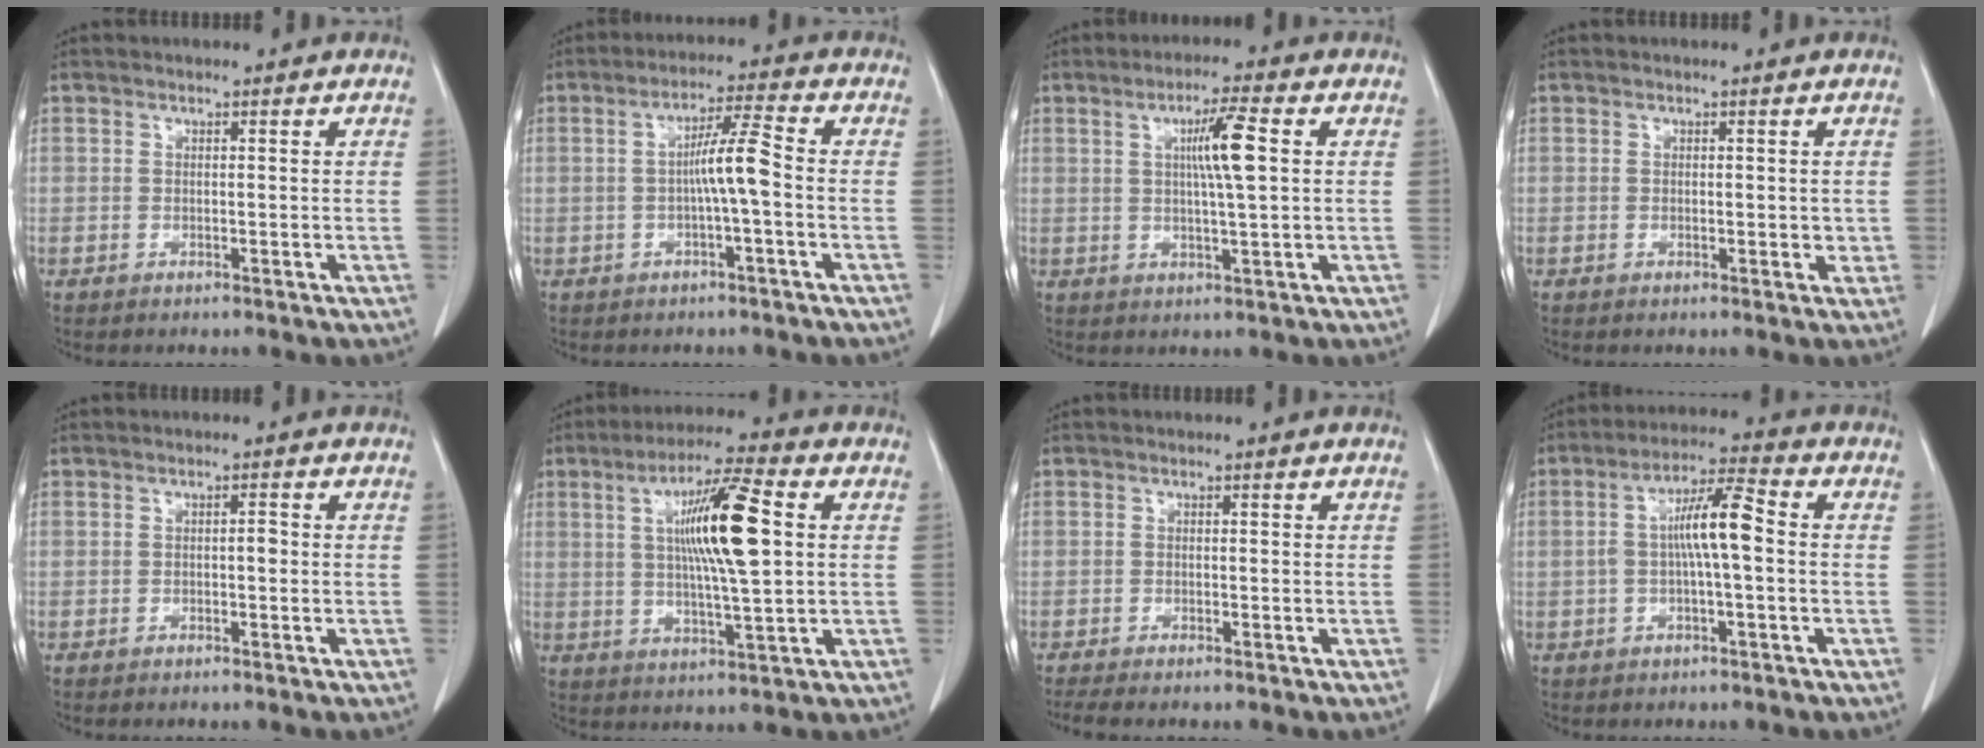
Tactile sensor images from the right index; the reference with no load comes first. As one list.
[{"total": 5.5, "force": [-0.6, -0.2, 5.5], "torque": [-0.091, 0.013, -0.011]}, {"total": 6.5, "force": [1.4, 0.0, 6.4], "torque": [-0.111, 0.001, 0.021]}, {"total": 1.7, "force": [0.2, 1.0, 1.4], "torque": [-0.009, 0.000, 0.004]}, {"total": 1.0, "force": [-0.1, 0.3, 0.9], "torque": [-0.006, 0.005, -0.003]}, {"total": 12.7, "force": [2.3, 1.2, 12.5], "torque": [-0.218, 0.007, 0.037]}, {"total": 3.5, "force": [-2.8, 0.6, 2.0], "torque": [-0.029, -0.008, -0.041]}, {"total": 7.8, "force": [0.1, 1.2, 7.7], "torque": [-0.140, 0.023, -0.002]}]